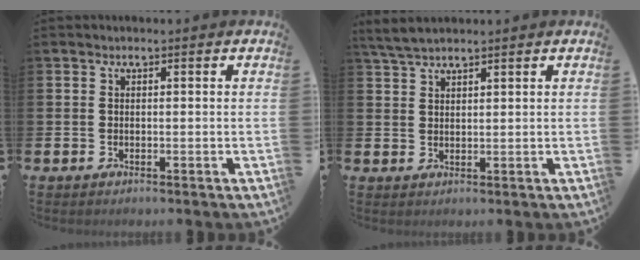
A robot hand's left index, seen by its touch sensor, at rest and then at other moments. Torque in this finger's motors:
{"motor_torque": [0.06, -0.14, 0.35, 0.07]}